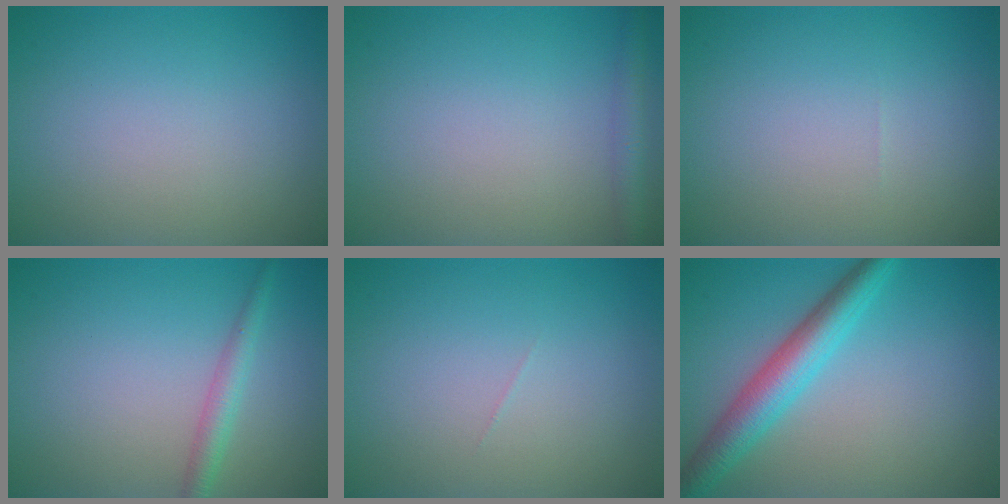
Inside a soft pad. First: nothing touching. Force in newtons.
{"total": 2.1, "press": 2.1, "slide": 0.1}
{"total": 0.0}
{"total": 2.0, "press": 2.0, "slide": 0.0}
{"total": 0.0}
{"total": 5.0, "press": 5.0, "slide": 0.1}